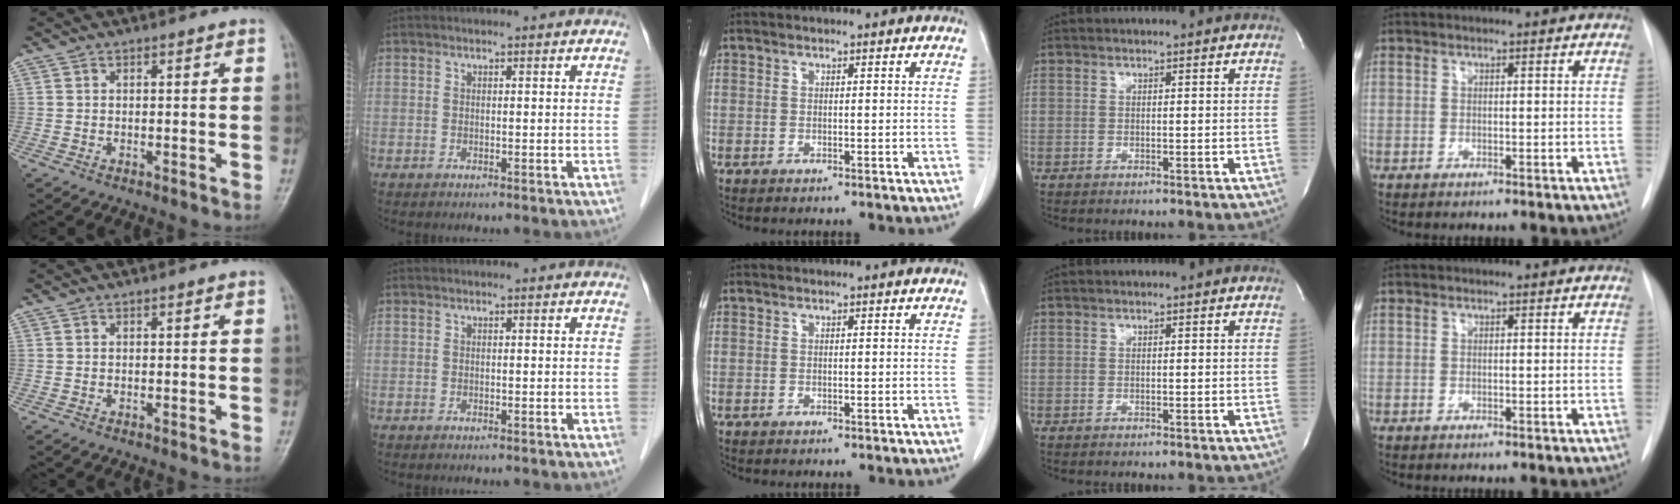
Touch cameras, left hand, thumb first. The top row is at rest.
{}